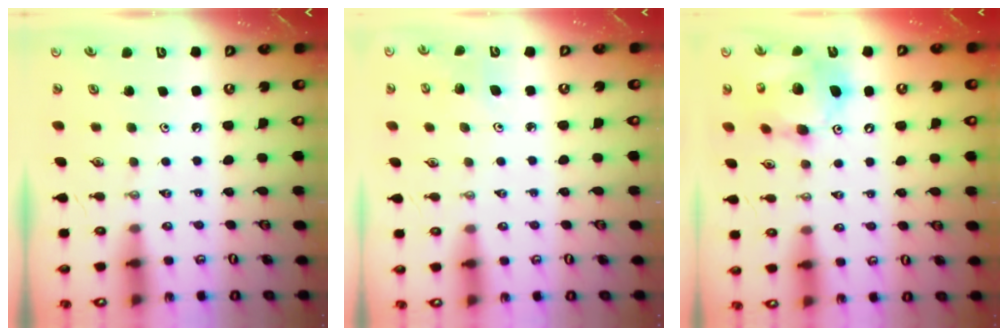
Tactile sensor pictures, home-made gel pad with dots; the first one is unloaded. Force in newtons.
{"total": 3.0, "press": 2.9, "slide": 0.9}
{"total": 14.2, "press": 13.9, "slide": 2.7}